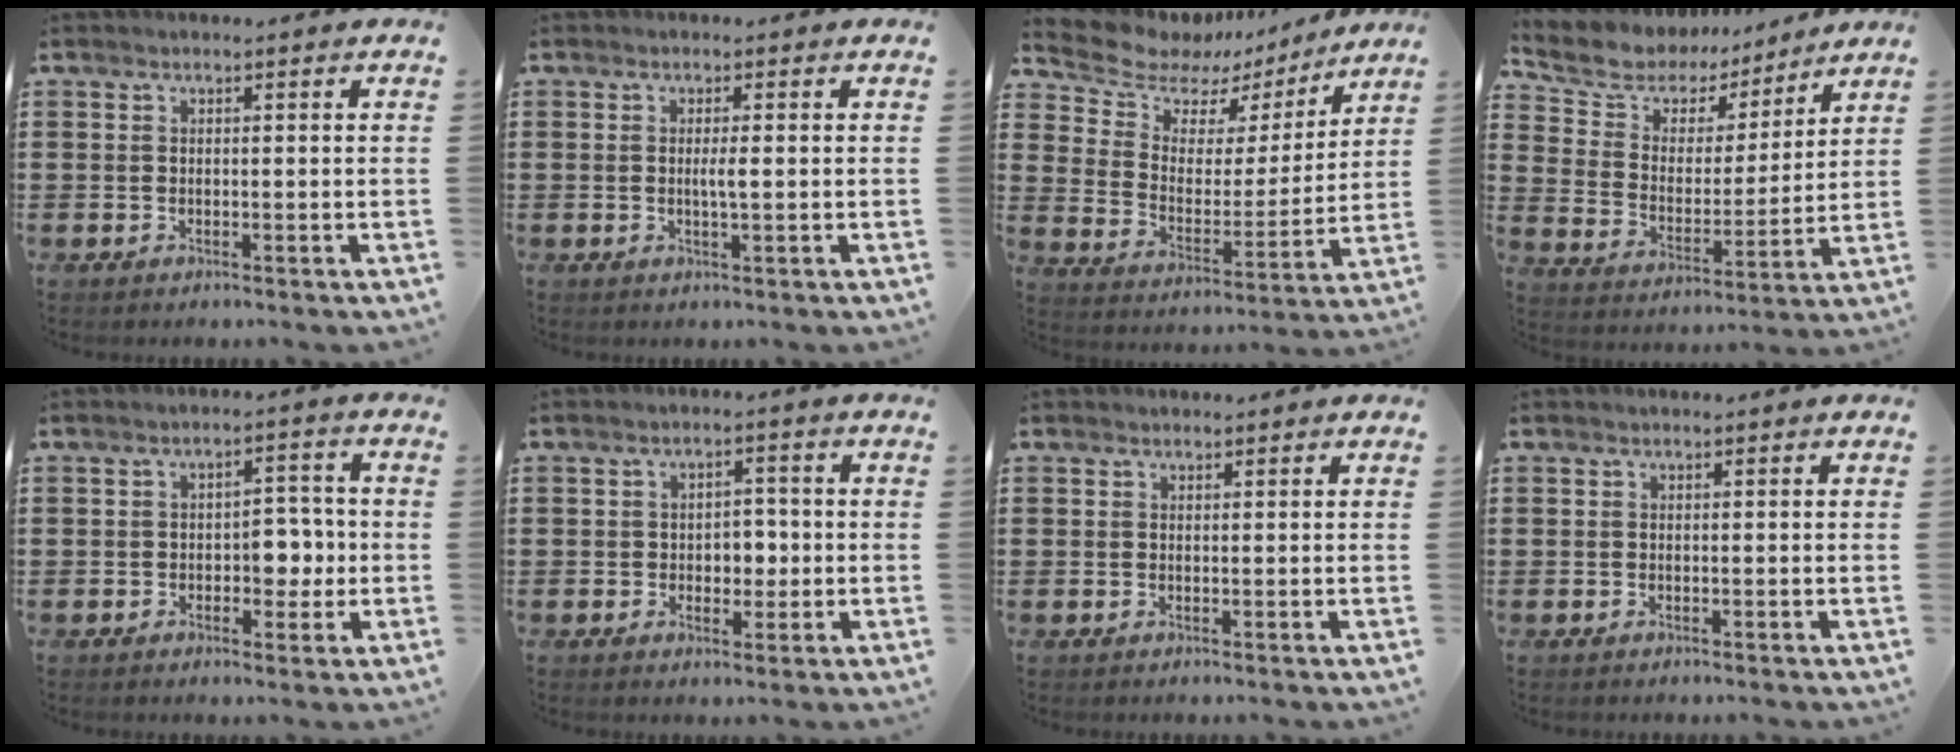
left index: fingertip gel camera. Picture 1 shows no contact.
{"total": 1.8, "force": [0.0, 0.1, 1.8], "torque": [-0.036, -0.003, -0.001]}
{"total": 8.8, "force": [7.4, 4.3, 1.9], "torque": [-0.074, -0.050, 0.131]}
{"total": 6.7, "force": [5.8, 3.4, 0.5], "torque": [-0.056, -0.035, 0.101]}
{"total": 4.8, "force": [-0.8, 3.0, 3.7], "torque": [-0.058, 0.001, -0.021]}
{"total": 3.6, "force": [-0.4, 2.5, 2.5], "torque": [-0.046, 0.005, -0.015]}
{"total": 0.6, "force": [0.5, 0.3, 0.0], "torque": [-0.002, 0.001, 0.010]}
{"total": 0.0}